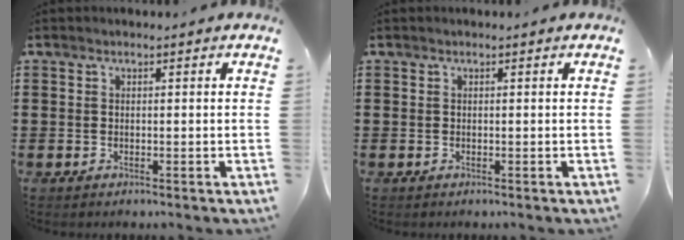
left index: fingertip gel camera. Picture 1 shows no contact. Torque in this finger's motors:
{"motor_torque": [-0.06, -0.08, 0.00, 0.00]}